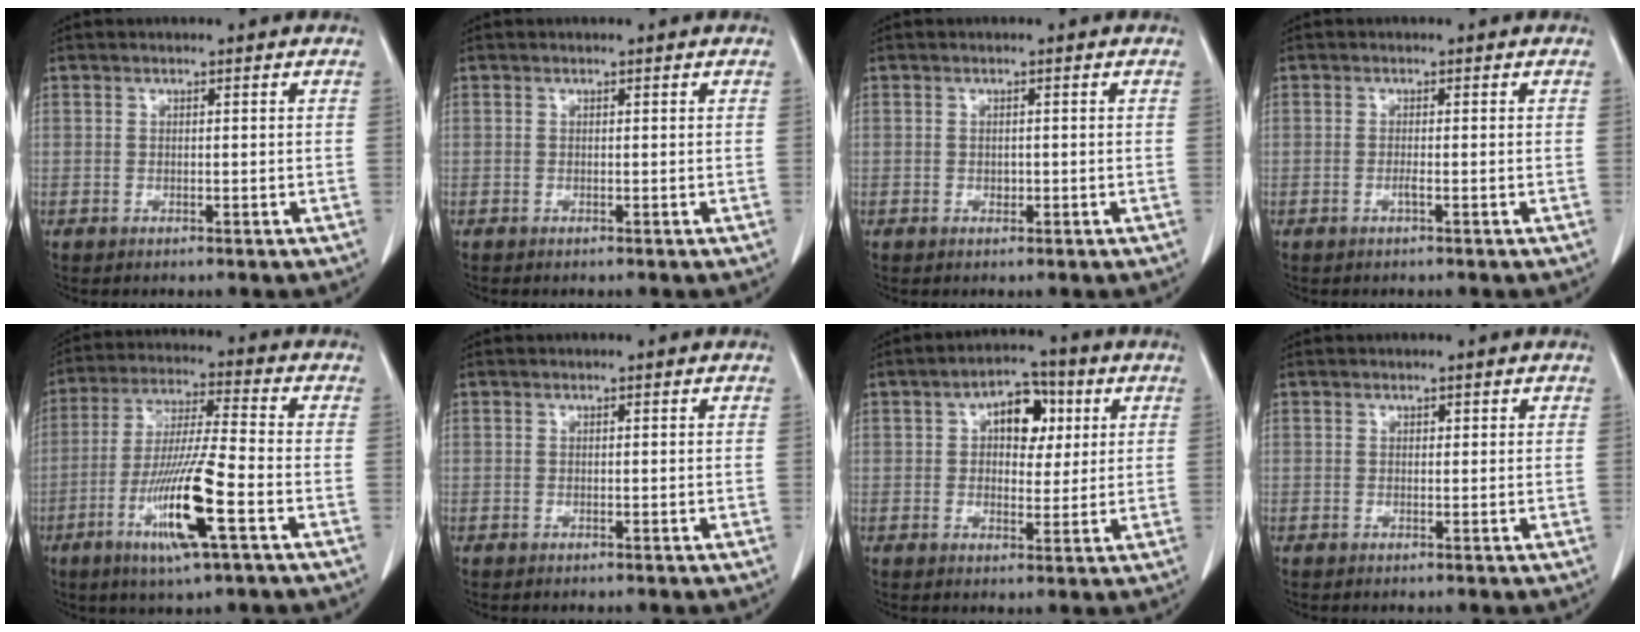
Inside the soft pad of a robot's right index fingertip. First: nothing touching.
{"total": 0.0}
{"total": 0.7, "force": [-0.1, 0.6, 0.4], "torque": [-0.007, 0.000, -0.002]}
{"total": 0.7, "force": [-0.3, -0.1, 0.7], "torque": [-0.015, -0.001, -0.006]}
{"total": 13.6, "force": [-5.2, 0.3, 12.6], "torque": [-0.248, -0.021, -0.097]}
{"total": 0.0}
{"total": 7.3, "force": [2.1, 4.2, 5.6], "torque": [-0.080, 0.023, 0.032]}
{"total": 0.5, "force": [0.3, 0.4, 0.1], "torque": [0.003, 0.000, 0.001]}